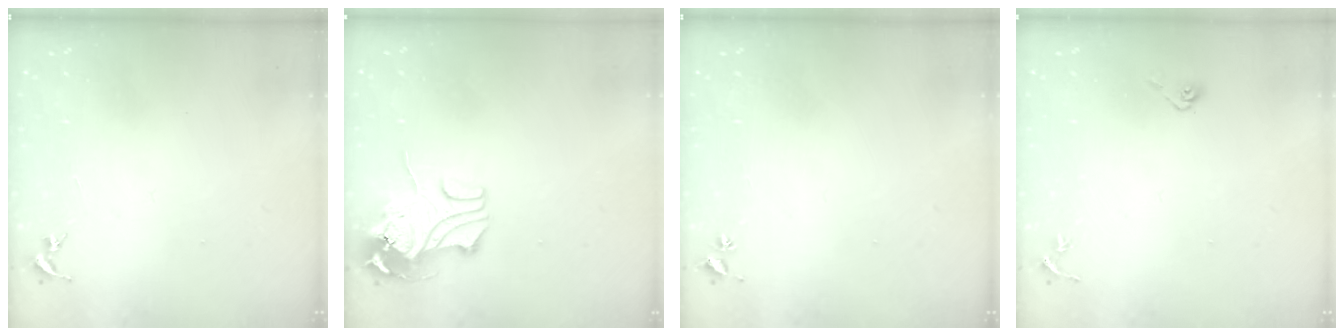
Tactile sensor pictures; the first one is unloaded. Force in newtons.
{"total": 10.6, "press": 10.6, "slide": 0.8}
{"total": 2.0, "press": 2.0, "slide": 0.3}
{"total": 4.0, "press": 3.6, "slide": 1.8}